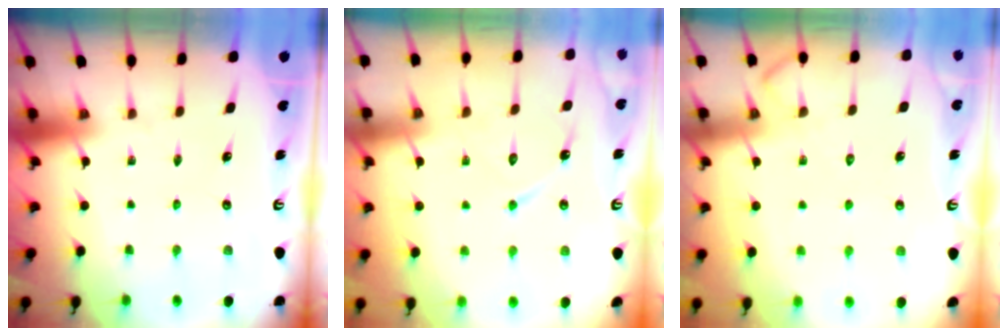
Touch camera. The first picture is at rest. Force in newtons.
{"total": 9.3, "press": 9.3, "slide": 0.2}
{"total": 8.0, "press": 7.9, "slide": 1.0}